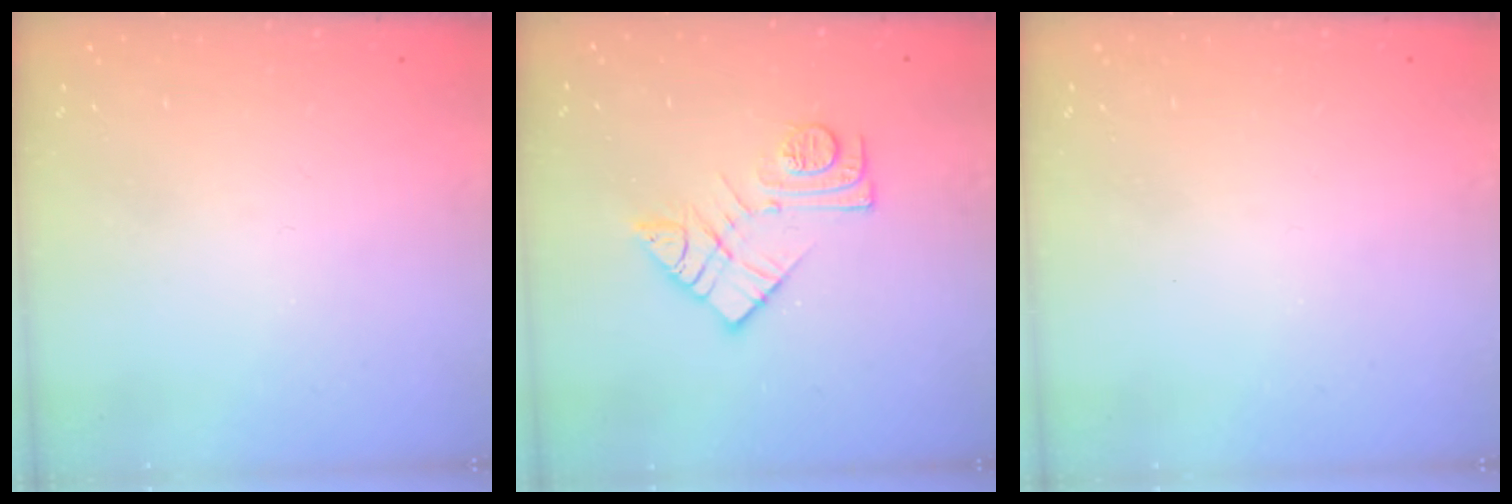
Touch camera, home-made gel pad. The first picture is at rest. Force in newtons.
{"total": 12.2, "press": 12.1, "slide": 0.7}
{"total": 0.0}